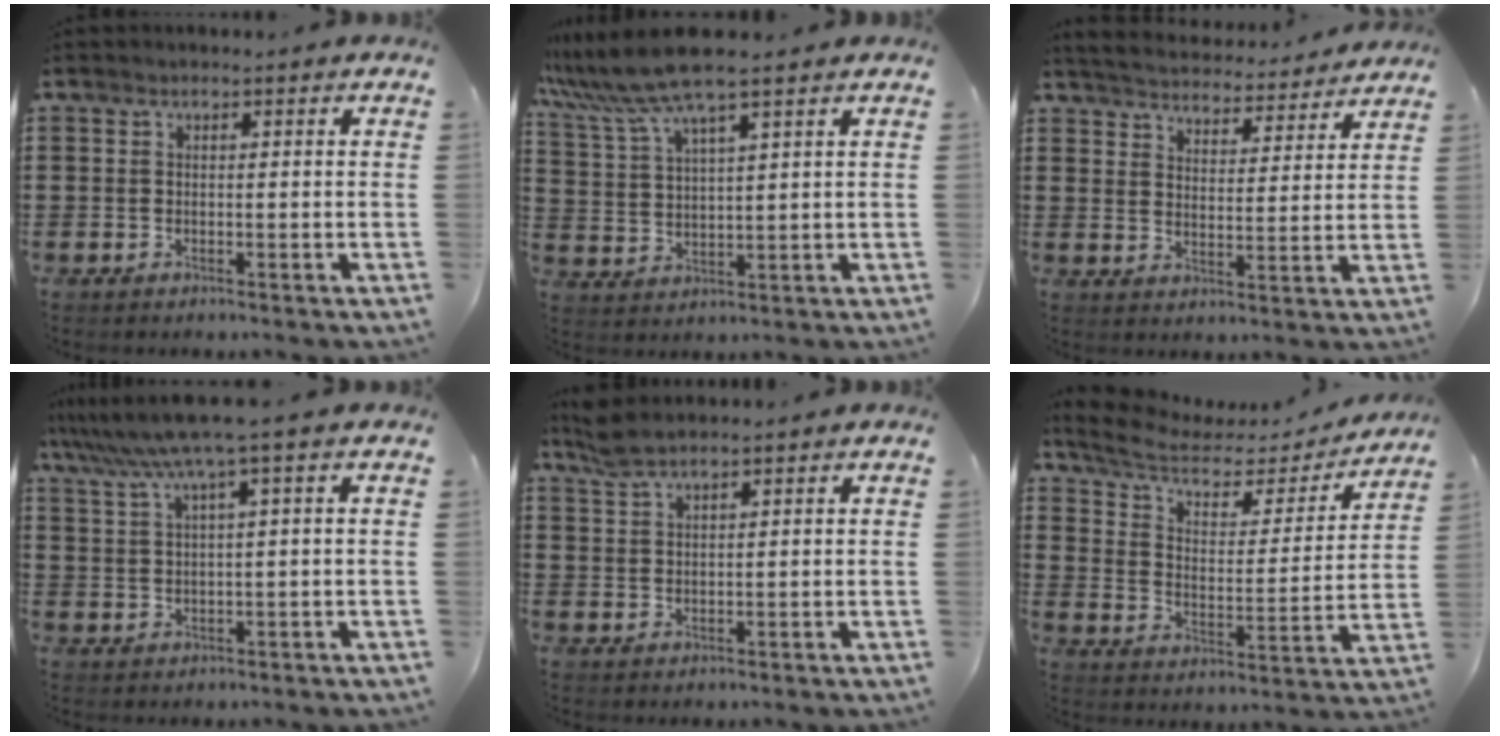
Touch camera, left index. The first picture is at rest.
{"total": 7.9, "force": [6.4, 0.2, 4.7], "torque": [-0.118, -0.021, 0.111]}
{"total": 4.5, "force": [4.5, -0.1, 0.0], "torque": [-0.027, -0.037, 0.073]}
{"total": 5.4, "force": [3.0, -0.5, 4.5], "torque": [-0.097, -0.016, 0.048]}
{"total": 2.7, "force": [2.3, 0.5, 1.5], "torque": [-0.035, 0.002, 0.043]}
{"total": 5.7, "force": [4.4, 2.4, 2.6], "torque": [-0.075, -0.023, 0.073]}